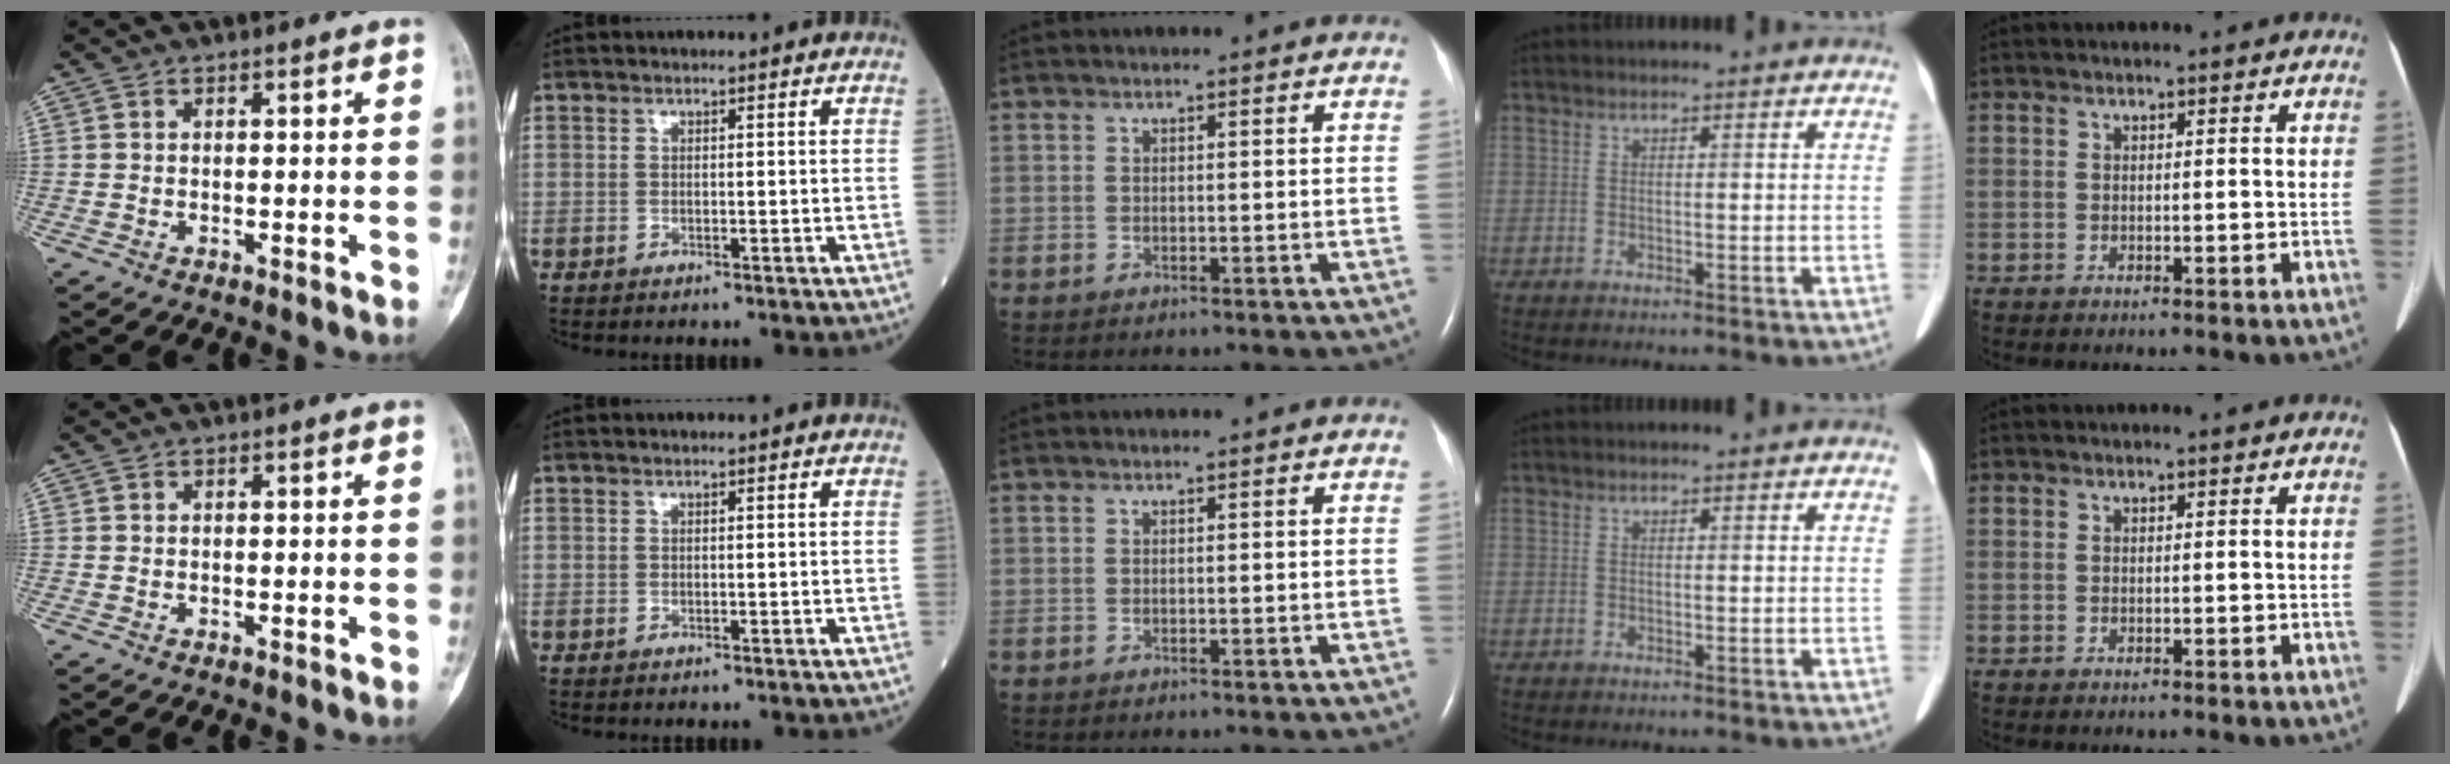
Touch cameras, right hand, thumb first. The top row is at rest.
{}